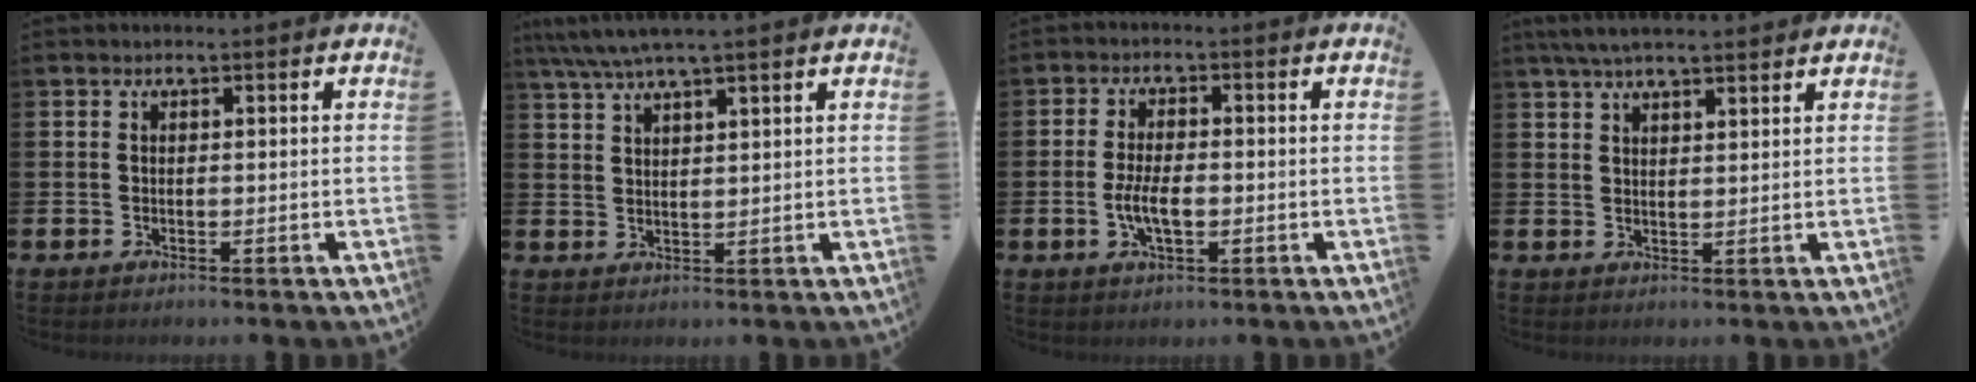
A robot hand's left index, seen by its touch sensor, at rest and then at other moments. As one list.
[{"total": 4.5, "force": [3.9, -0.1, 2.3], "torque": [-0.055, -0.009, 0.071]}, {"total": 4.2, "force": [-0.8, 1.7, 3.7], "torque": [-0.065, -0.001, -0.018]}, {"total": 4.6, "force": [4.1, 0.7, 1.9], "torque": [-0.041, -0.008, 0.074]}]